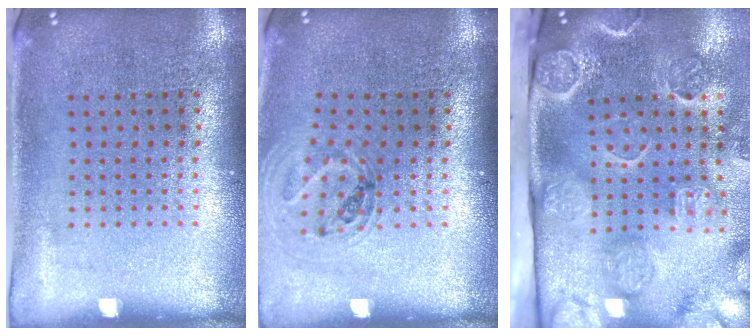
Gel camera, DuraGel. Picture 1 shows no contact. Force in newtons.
{"total": 0.9, "press": 0.9, "slide": 0.0}
{"total": 4.7, "press": 3.6, "slide": 3.1}